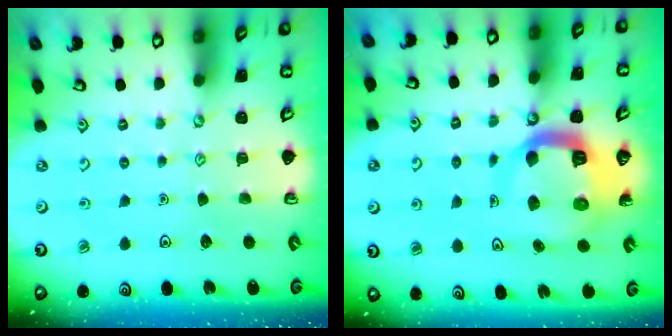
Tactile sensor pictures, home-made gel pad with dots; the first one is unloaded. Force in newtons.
{"total": 10.8, "press": 10.8, "slide": 1.4}